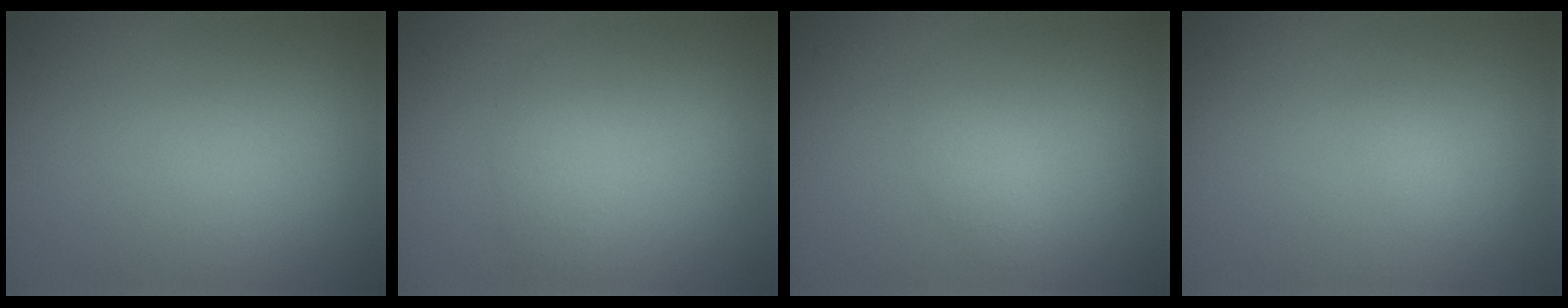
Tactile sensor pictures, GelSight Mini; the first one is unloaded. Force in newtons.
{"total": 1.5, "press": 1.5, "slide": 0.0}
{"total": 1.2, "press": 1.2, "slide": 0.1}
{"total": 0.6, "press": 0.6, "slide": 0.0}